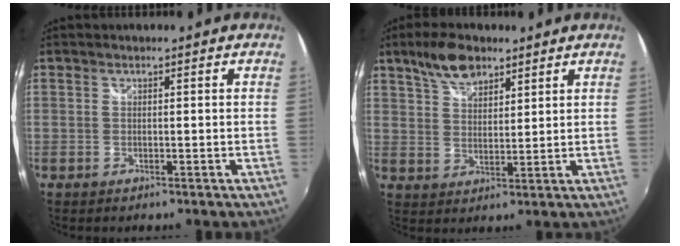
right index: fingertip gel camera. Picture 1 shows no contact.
{"total": 8.1, "force": [5.6, 3.6, 4.5], "torque": [-0.084, 0.019, 0.103]}